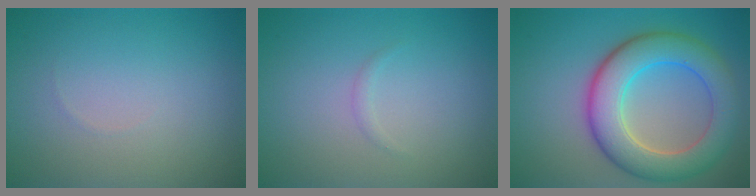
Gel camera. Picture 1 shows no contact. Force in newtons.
{"total": 0.6, "press": 0.6, "slide": 0.1}
{"total": 7.9, "press": 7.9, "slide": 0.4}